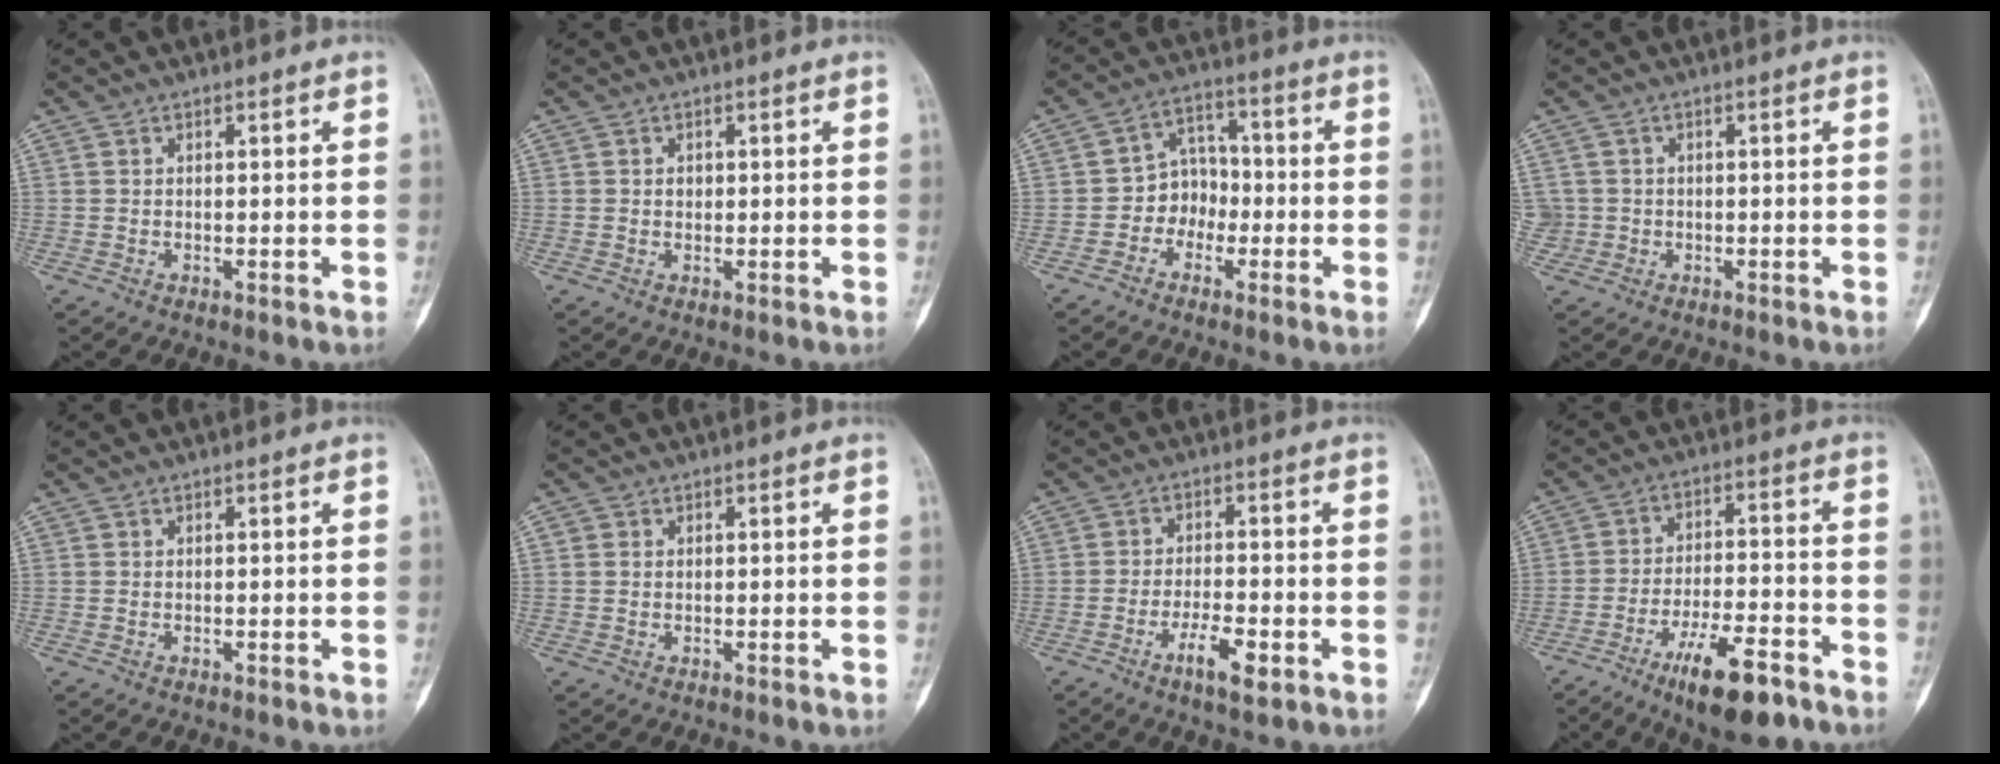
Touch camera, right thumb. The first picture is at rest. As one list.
[{"total": 1.1, "force": [0.2, 0.9, 0.5], "torque": [-0.003, 0.003, 0.004]}, {"total": 6.9, "force": [-2.1, 5.7, 3.1], "torque": [-0.005, 0.032, -0.051]}, {"total": 2.5, "force": [-0.2, 2.5, -0.1], "torque": [0.017, 0.010, -0.004]}, {"total": 0.0}, {"total": 0.8, "force": [0.2, 0.7, 0.2], "torque": [0.005, 0.002, 0.003]}, {"total": 5.8, "force": [-2.9, 1.6, 4.8], "torque": [-0.089, 0.012, -0.049]}, {"total": 13.0, "force": [-8.1, 4.0, 9.4], "torque": [-0.154, 0.047, -0.130]}]